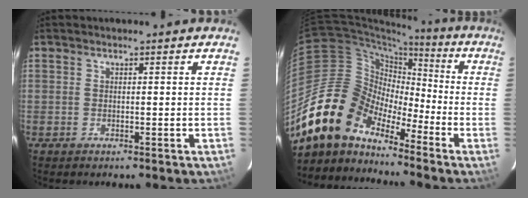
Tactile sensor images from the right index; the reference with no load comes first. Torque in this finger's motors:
{"motor_torque": [1.10, -1.04, 1.05, 0.21]}